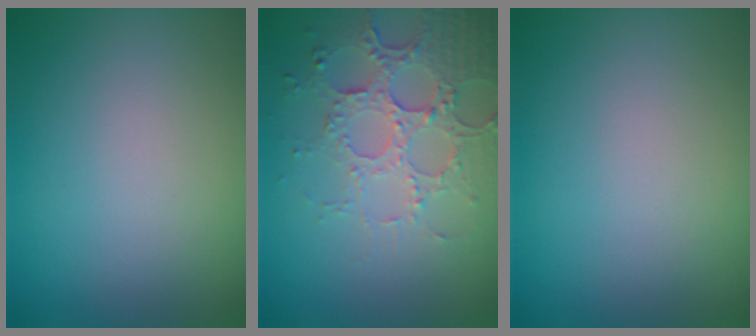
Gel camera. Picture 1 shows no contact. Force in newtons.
{"total": 5.2, "press": 3.8, "slide": 3.5}
{"total": 0.0}